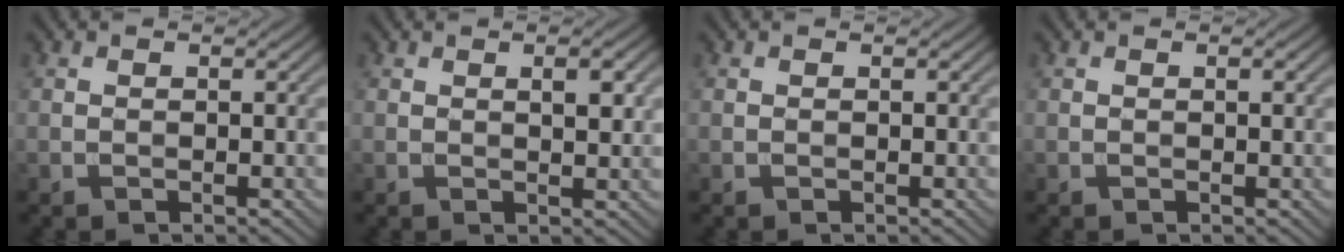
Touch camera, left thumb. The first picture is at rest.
{"total": 2.4, "force": [0.8, 0.7, 2.2], "torque": [-0.036, 0.000, 0.015]}
{"total": 0.0}
{"total": 0.6, "force": [0.1, 0.1, 0.6], "torque": [-0.010, 0.002, 0.002]}